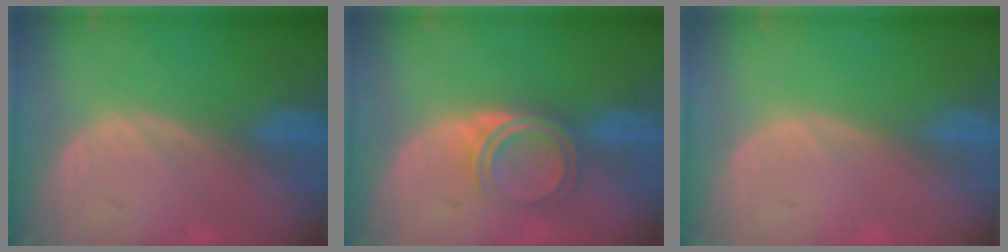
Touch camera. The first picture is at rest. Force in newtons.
{"total": 4.9, "press": 4.3, "slide": 2.4}
{"total": 0.0}